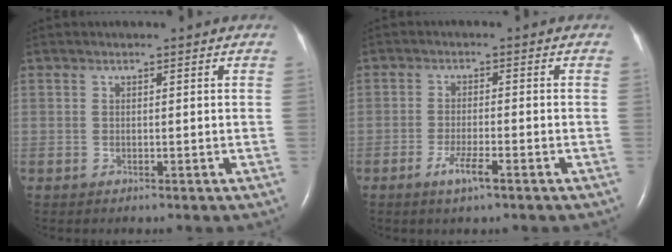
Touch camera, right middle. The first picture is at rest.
{"total": 3.6, "force": [-2.1, 0.3, 2.9], "torque": [-0.059, -0.005, -0.040]}